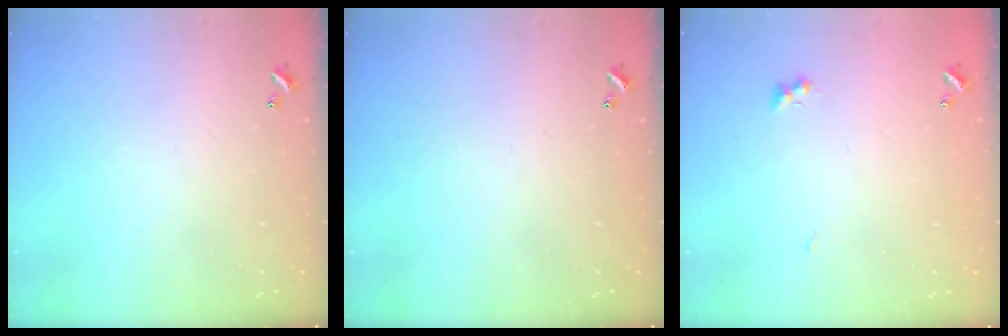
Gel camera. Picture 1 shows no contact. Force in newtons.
{"total": 0.0}
{"total": 2.7, "press": 2.6, "slide": 0.7}